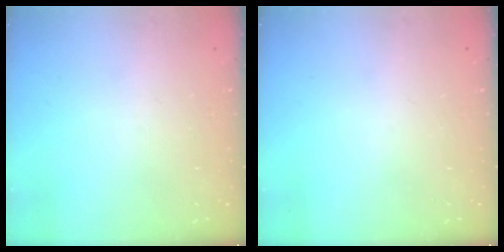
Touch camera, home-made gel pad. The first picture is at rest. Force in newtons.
{"total": 0.0}